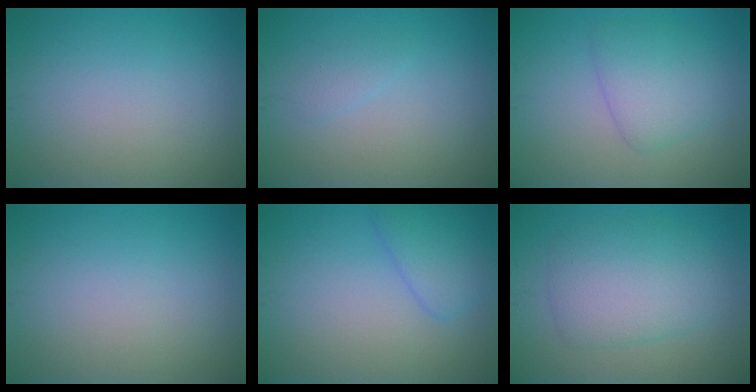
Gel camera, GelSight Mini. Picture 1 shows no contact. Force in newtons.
{"total": 1.0, "press": 1.0, "slide": 0.1}
{"total": 3.5, "press": 3.5, "slide": 0.3}
{"total": 0.0}
{"total": 2.7, "press": 2.6, "slide": 0.2}
{"total": 5.0, "press": 5.0, "slide": 0.2}